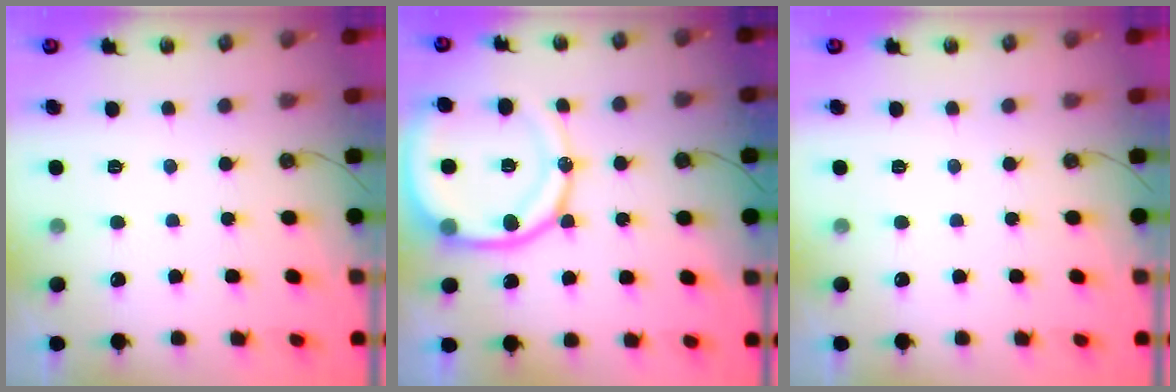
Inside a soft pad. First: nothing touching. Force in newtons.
{"total": 18.2, "press": 18.1, "slide": 2.0}
{"total": 0.0}